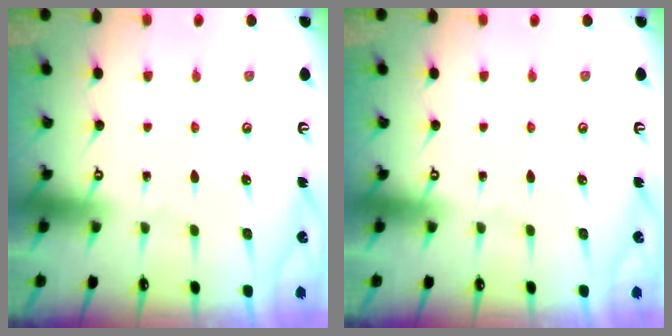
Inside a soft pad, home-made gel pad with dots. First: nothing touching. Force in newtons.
{"total": 0.0}